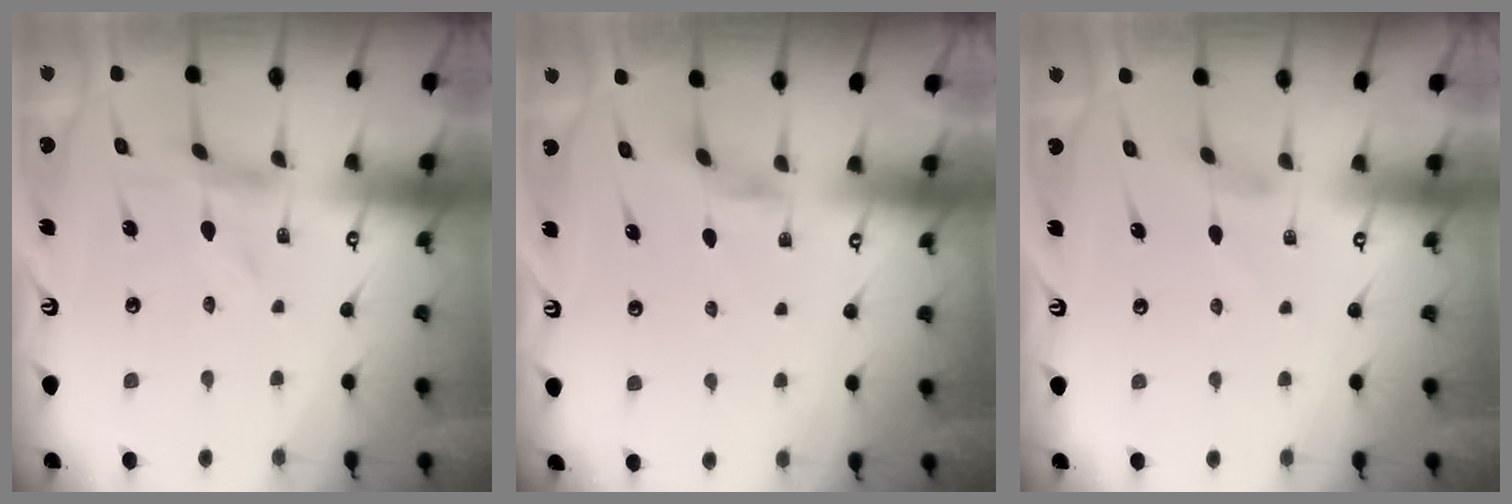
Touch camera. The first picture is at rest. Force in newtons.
{"total": 1.7, "press": 1.7, "slide": 0.4}
{"total": 0.0}